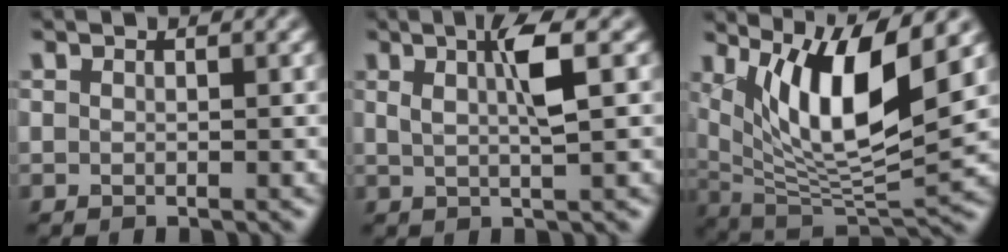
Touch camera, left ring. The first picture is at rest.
{"total": 3.7, "force": [1.1, 0.6, 3.5], "torque": [-0.057, 0.004, 0.020]}
{"total": 10.2, "force": [4.0, 2.8, 9.0], "torque": [-0.152, -0.011, 0.079]}